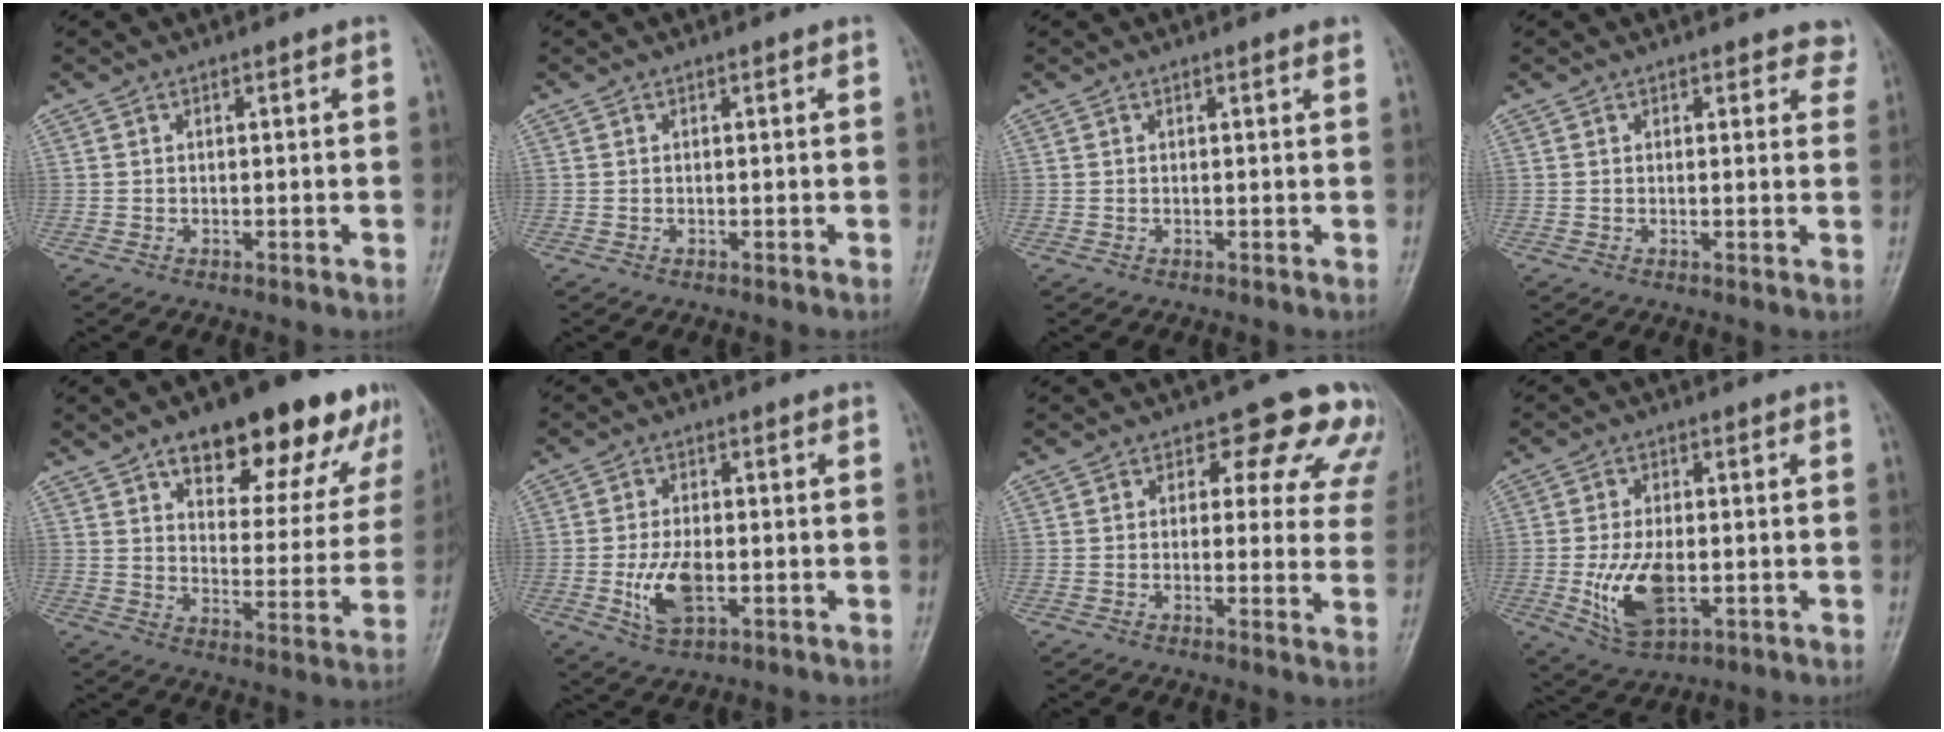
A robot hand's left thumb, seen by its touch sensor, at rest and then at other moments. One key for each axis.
{"total": 0.0}
{"total": 0.8, "fx": 0.5, "fy": 0.1, "fz": 0.5, "tx": -0.006, "ty": -0.002, "tz": 0.004}
{"total": 3.8, "fx": 3.2, "fy": 1.8, "fz": 0.7, "tx": 0.031, "ty": -0.014, "tz": 0.019}
{"total": 22.1, "fx": 13.4, "fy": 9.9, "fz": 14.5, "tx": -0.136, "ty": -0.027, "tz": 0.193}
{"total": 7.6, "fx": -1.7, "fy": 4.1, "fz": 6.2, "tx": -0.118, "ty": 0.000, "tz": -0.026}
{"total": 10.9, "fx": 7.3, "fy": 6.1, "fz": 5.2, "tx": -0.005, "ty": -0.027, "tz": 0.058}
{"total": 10.4, "fx": -2.0, "fy": 5.7, "fz": 8.4, "tx": -0.153, "ty": -0.006, "tz": -0.026}